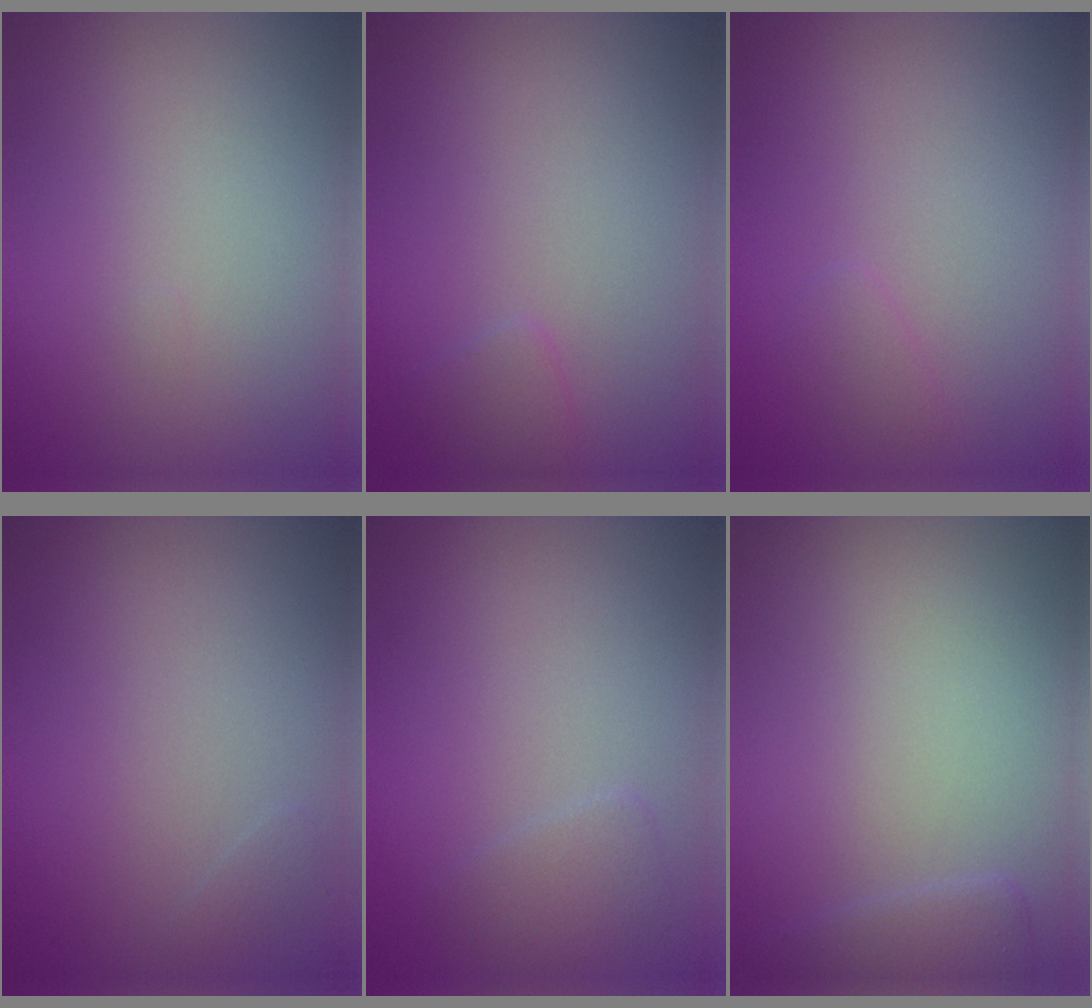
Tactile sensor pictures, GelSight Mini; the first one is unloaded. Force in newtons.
{"total": 1.0, "press": 0.9, "slide": 0.1}
{"total": 0.7, "press": 0.7, "slide": 0.1}
{"total": 0.5, "press": 0.5, "slide": 0.0}
{"total": 1.5, "press": 1.5, "slide": 0.1}
{"total": 1.2, "press": 1.2, "slide": 0.1}